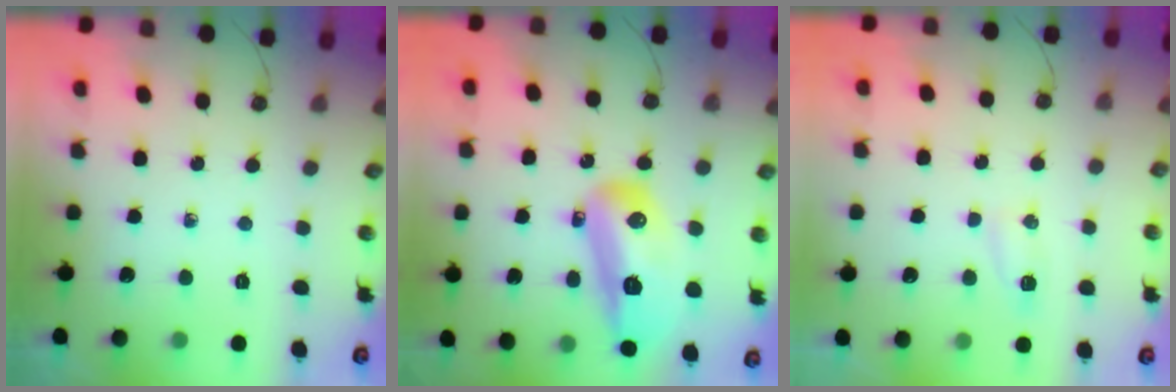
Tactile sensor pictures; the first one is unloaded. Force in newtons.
{"total": 15.6, "press": 15.5, "slide": 1.6}
{"total": 4.6, "press": 4.6, "slide": 0.5}